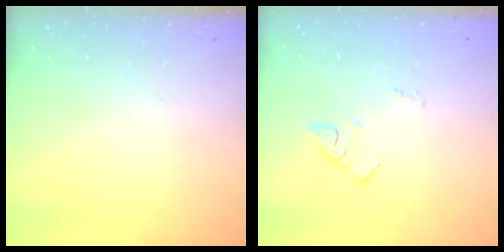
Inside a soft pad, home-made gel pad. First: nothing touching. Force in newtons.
{"total": 2.5, "press": 2.5, "slide": 0.3}